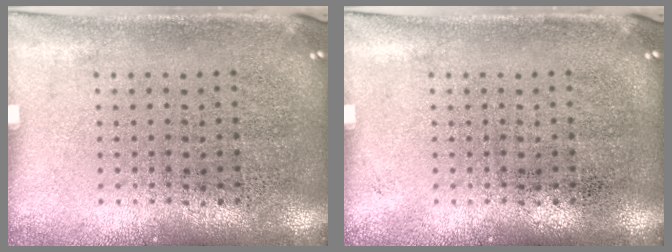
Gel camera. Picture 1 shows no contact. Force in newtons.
{"total": 0.0}